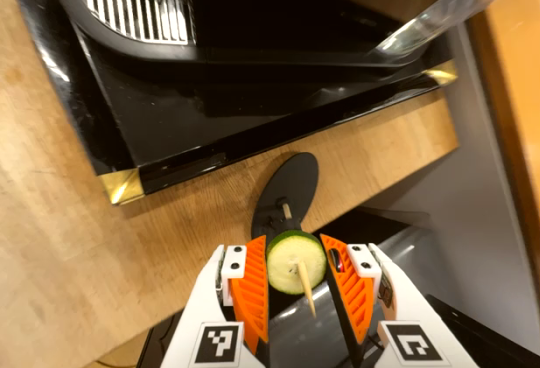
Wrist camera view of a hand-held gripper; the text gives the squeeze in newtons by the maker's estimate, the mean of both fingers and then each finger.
{"total": 9.1, "left": 9.1, "right": 9.1}